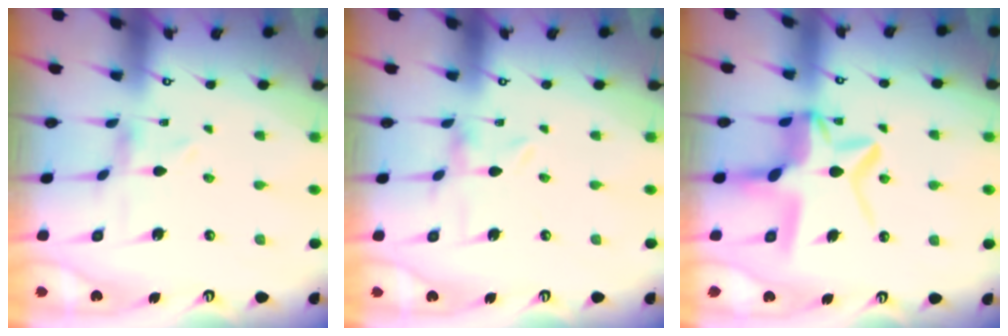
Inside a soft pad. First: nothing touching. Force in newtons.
{"total": 0.0}
{"total": 12.7, "press": 12.7, "slide": 1.4}